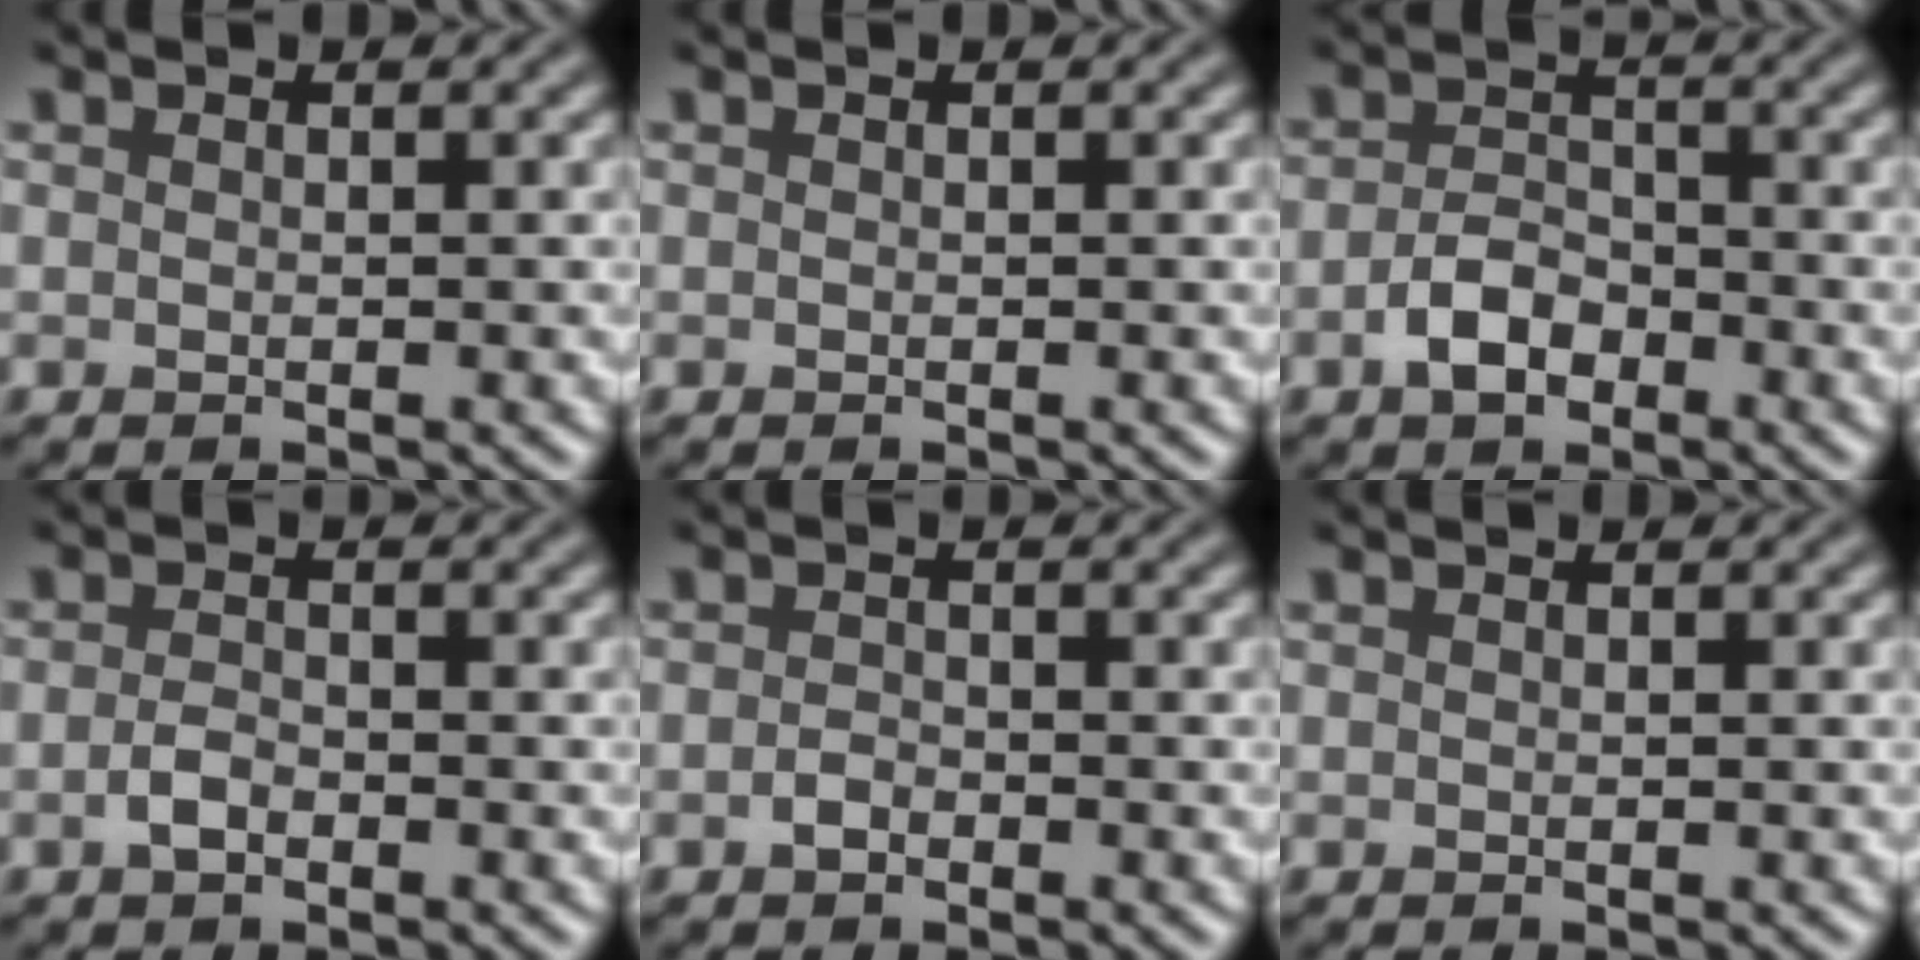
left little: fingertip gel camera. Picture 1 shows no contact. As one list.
[{"total": 0.0}, {"total": 3.2, "force": [-1.8, 1.9, 1.8], "torque": [-0.033, 0.005, -0.038]}, {"total": 1.5, "force": [-0.9, 0.7, 1.0], "torque": [-0.023, 0.001, -0.020]}, {"total": 1.1, "force": [-0.7, 0.6, 0.5], "torque": [-0.012, 0.001, -0.017]}, {"total": 0.0}]